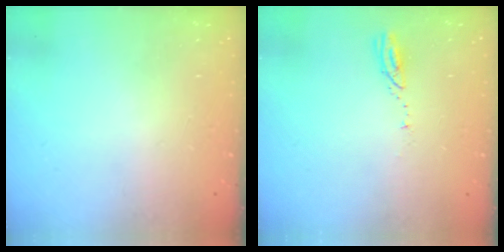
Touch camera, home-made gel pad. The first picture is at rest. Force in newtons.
{"total": 3.0, "press": 3.0, "slide": 0.1}